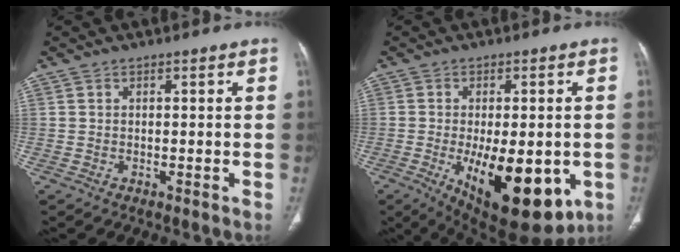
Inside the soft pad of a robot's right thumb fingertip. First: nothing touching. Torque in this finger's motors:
{"motor_torque": [2.15, 2.86, 2.12, -0.52, 0.51]}